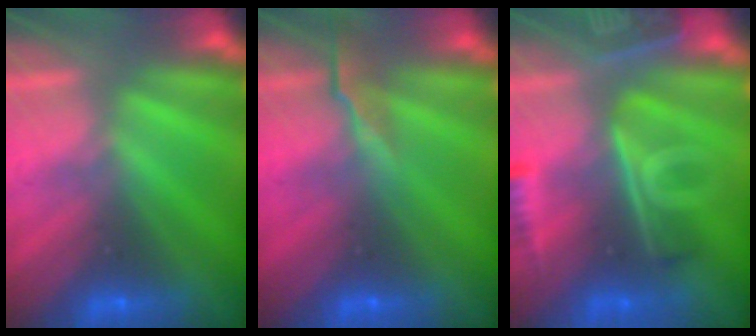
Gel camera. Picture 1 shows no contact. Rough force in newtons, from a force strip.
{"total": 2.6}
{"total": 7.0}